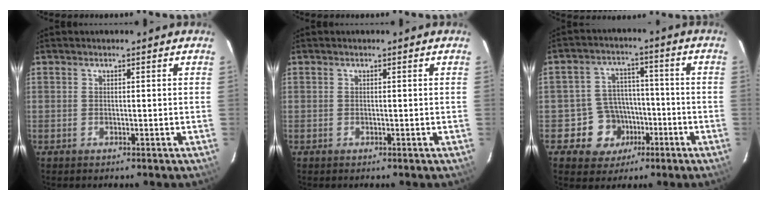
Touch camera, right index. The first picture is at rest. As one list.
[{"total": 0.0}, {"total": 8.6, "force": [-3.8, 7.5, 1.4], "torque": [-0.047, 0.031, -0.050]}]